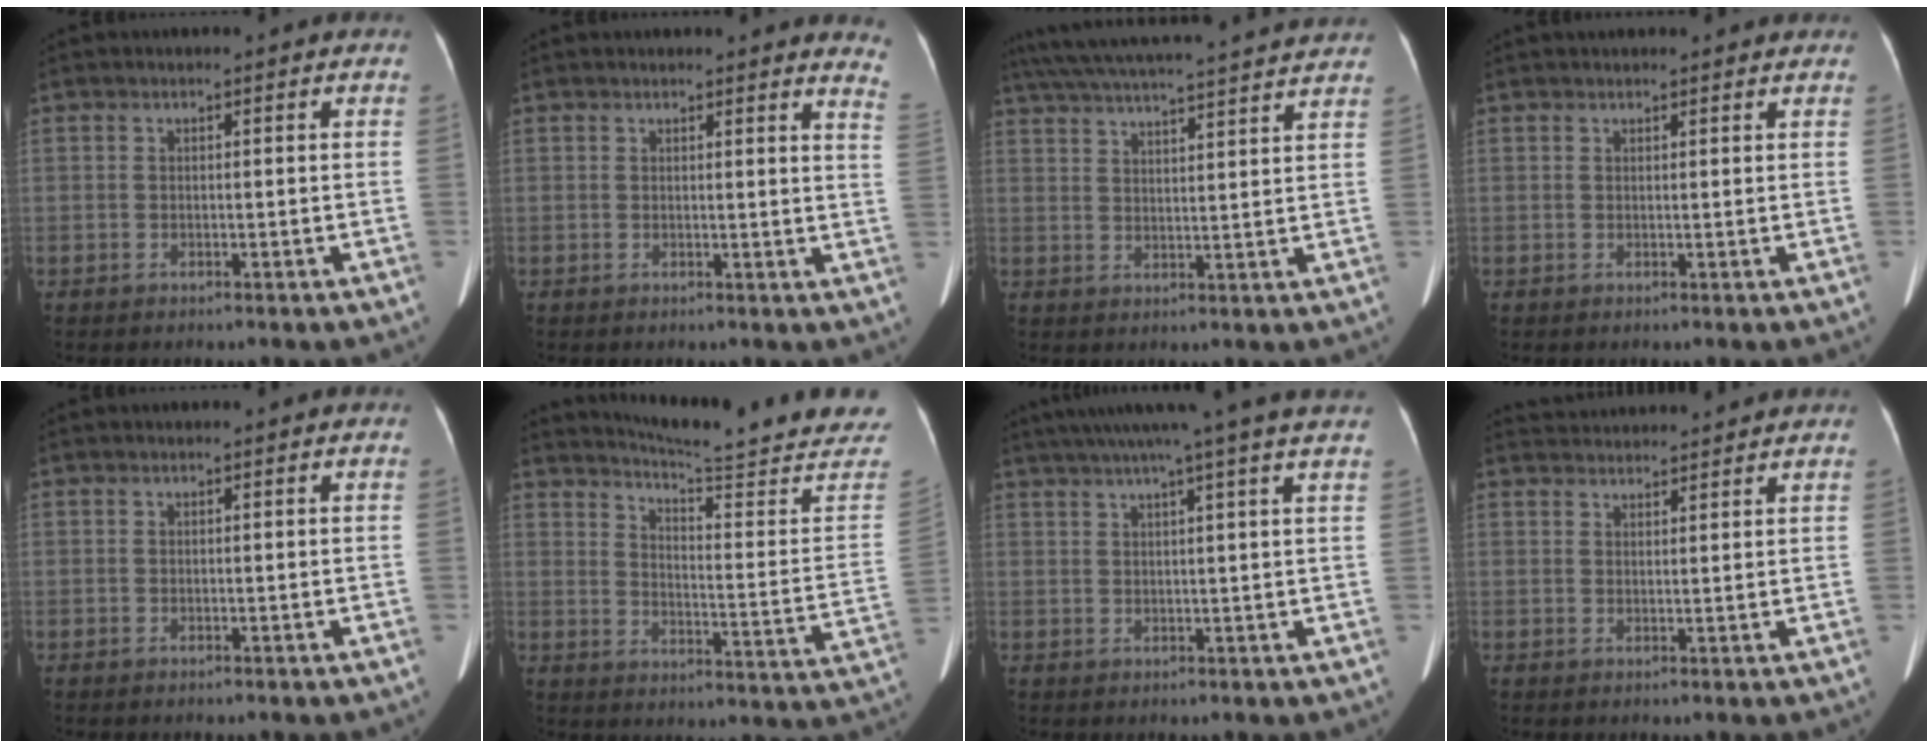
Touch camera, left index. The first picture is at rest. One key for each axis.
{"total": 7.8, "fx": 7.6, "fy": 0.4, "fz": 1.8, "tx": -0.001, "ty": -0.043, "tz": 0.048}
{"total": 23.0, "fx": 21.0, "fy": 0.9, "fz": 9.4, "tx": -0.166, "ty": 0.016, "tz": 0.283}
{"total": 5.6, "fx": 5.1, "fy": 1.5, "fz": 2.0, "tx": -0.020, "ty": 0.034, "tz": 0.059}
{"total": 0.0}
{"total": 23.0, "fx": 21.4, "fy": 0.0, "fz": 8.4, "tx": -0.121, "ty": -0.103, "tz": 0.260}
{"total": 12.1, "fx": 9.6, "fy": -2.2, "fz": 7.1, "tx": -0.117, "ty": 0.006, "tz": 0.120}
{"total": 6.9, "fx": 6.8, "fy": 0.6, "fz": 1.3, "tx": -0.024, "ty": 0.030, "tz": 0.096}